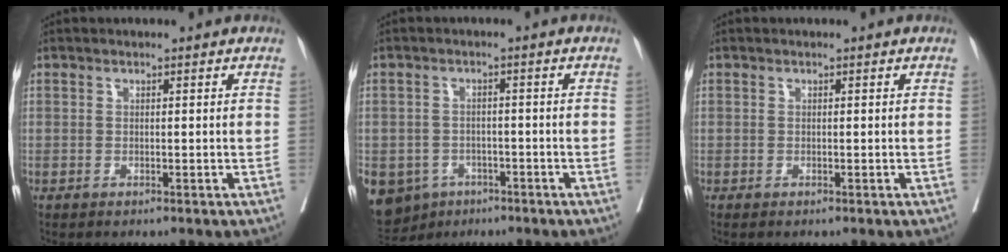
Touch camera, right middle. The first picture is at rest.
{"total": 10.3, "force": [-5.6, 8.1, 2.7], "torque": [-0.073, -0.002, -0.076]}
{"total": 0.0}